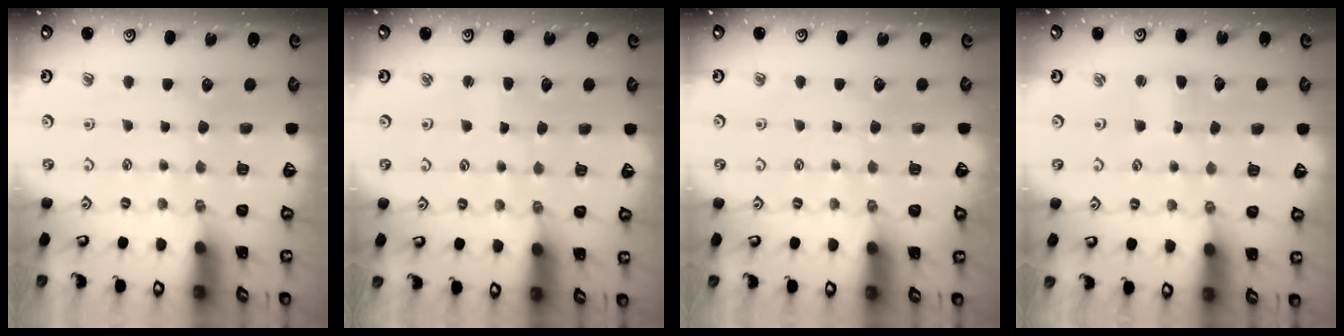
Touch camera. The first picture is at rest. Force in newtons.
{"total": 2.3, "press": 2.3, "slide": 0.2}
{"total": 0.0}
{"total": 2.2, "press": 2.2, "slide": 0.2}